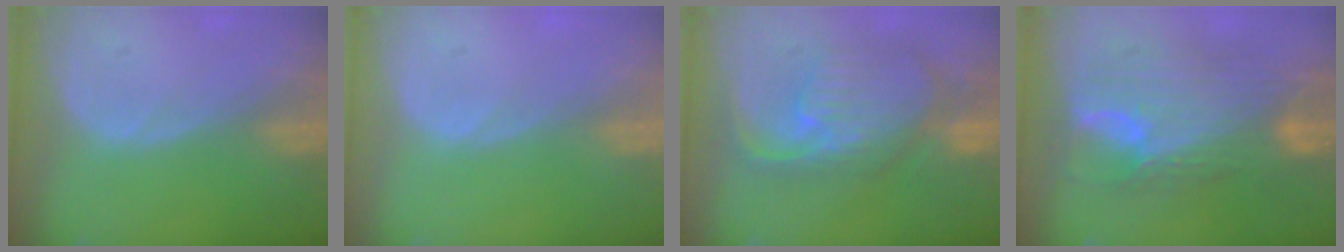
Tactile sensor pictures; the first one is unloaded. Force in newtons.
{"total": 0.0}
{"total": 10.5, "press": 9.4, "slide": 4.7}
{"total": 11.7, "press": 11.7, "slide": 1.1}